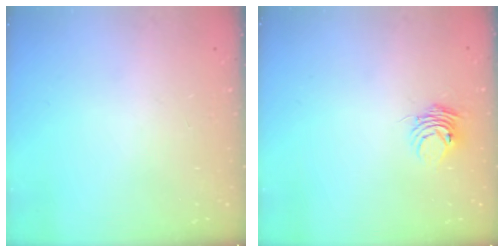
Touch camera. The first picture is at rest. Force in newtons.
{"total": 4.8, "press": 4.8, "slide": 0.3}